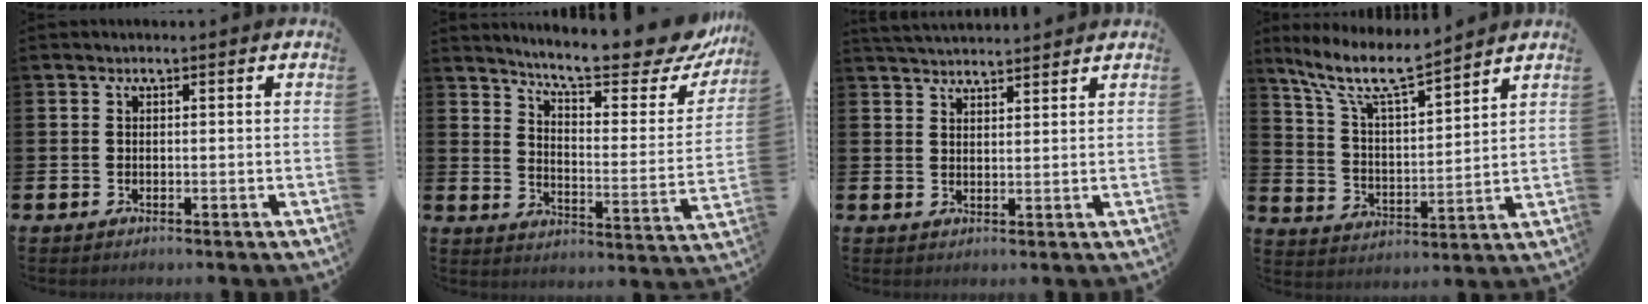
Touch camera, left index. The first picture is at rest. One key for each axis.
{"total": 10.1, "fx": 9.0, "fy": 1.6, "fz": 4.4, "tx": -0.089, "ty": -0.074, "tz": 0.145}
{"total": 3.3, "fx": 3.3, "fy": 0.2, "fz": 0.2, "tx": -0.013, "ty": -0.014, "tz": 0.061}
{"total": 9.5, "fx": 8.2, "fy": 1.5, "fz": 4.6, "tx": -0.127, "ty": -0.039, "tz": 0.143}